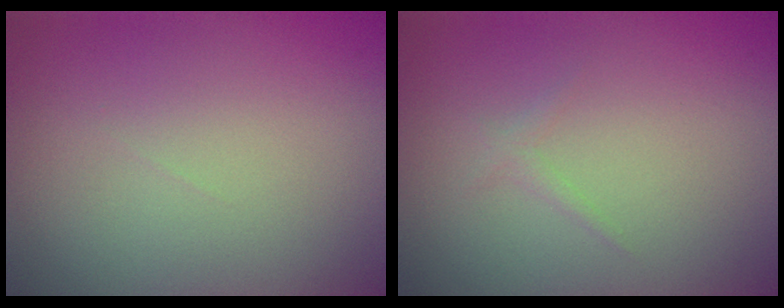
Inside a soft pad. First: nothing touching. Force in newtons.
{"total": 0.7, "press": 0.7, "slide": 0.0}